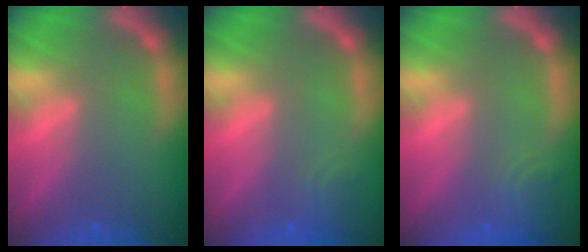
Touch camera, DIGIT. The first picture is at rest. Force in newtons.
{"total": 1.9}
{"total": 2.9}